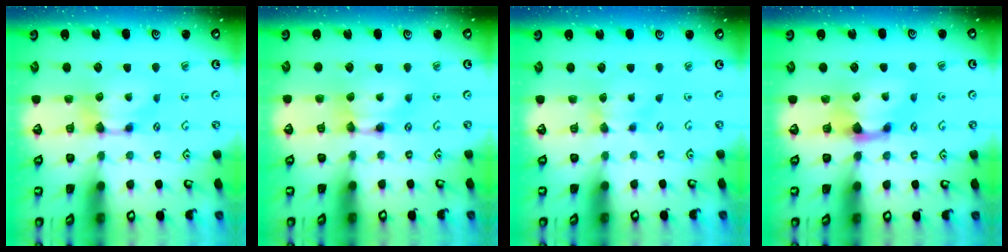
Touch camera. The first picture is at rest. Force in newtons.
{"total": 1.7, "press": 1.7, "slide": 0.2}
{"total": 1.7, "press": 1.6, "slide": 0.4}
{"total": 1.5, "press": 0.7, "slide": 1.3}